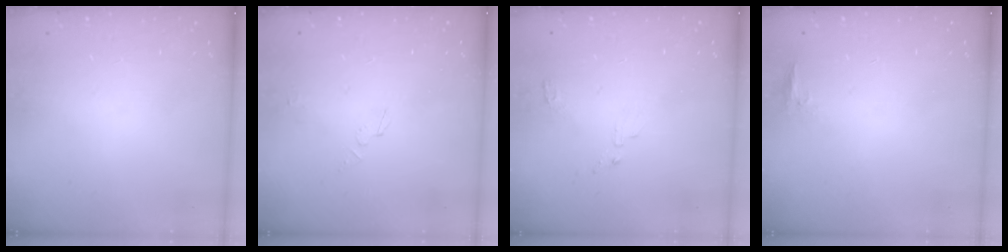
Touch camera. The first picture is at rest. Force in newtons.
{"total": 3.3, "press": 3.3, "slide": 0.3}
{"total": 5.6, "press": 5.6, "slide": 0.4}
{"total": 4.8, "press": 4.7, "slide": 1.2}